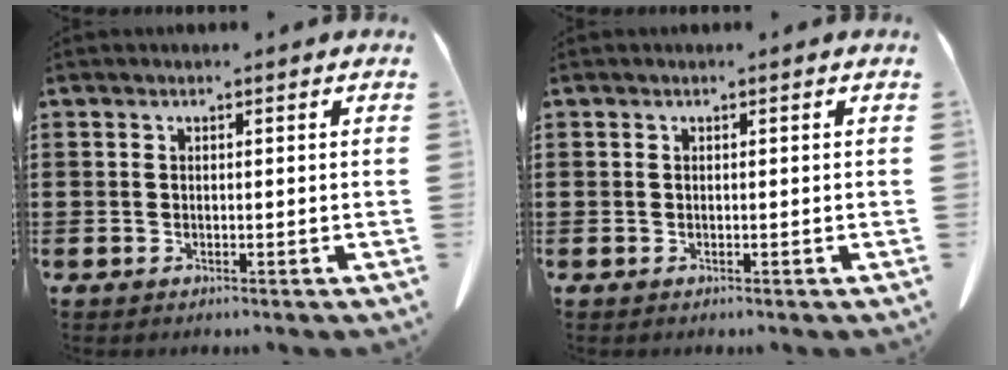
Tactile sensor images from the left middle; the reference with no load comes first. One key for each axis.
{"total": 0.0}